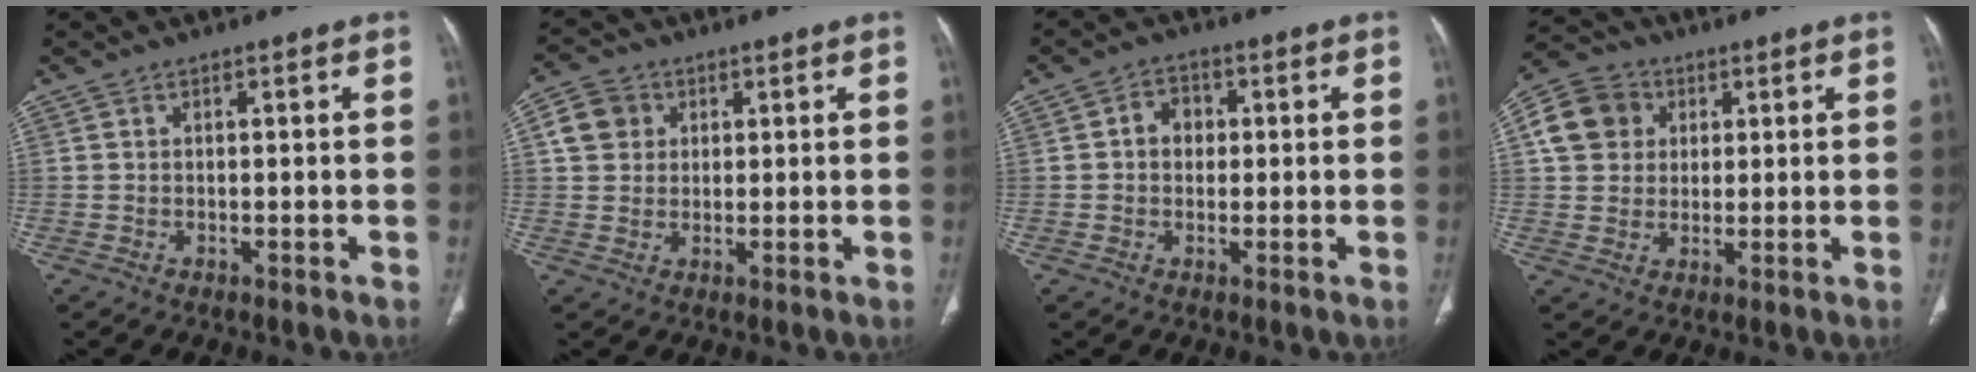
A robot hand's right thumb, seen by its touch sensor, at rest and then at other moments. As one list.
[{"total": 5.9, "force": [1.7, 5.2, 2.2], "torque": [-0.025, 0.004, 0.028]}, {"total": 4.3, "force": [0.4, 3.6, 2.3], "torque": [-0.014, 0.012, -0.001]}, {"total": 9.5, "force": [2.4, 8.4, 3.8], "torque": [-0.058, 0.006, 0.036]}]